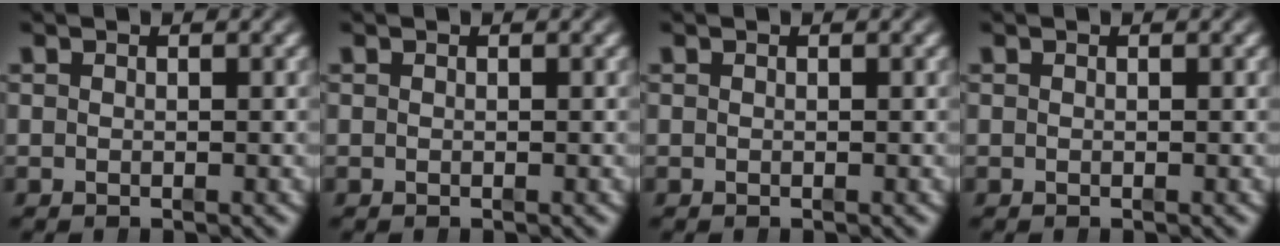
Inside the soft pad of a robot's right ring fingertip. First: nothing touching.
{"total": 0.0}
{"total": 0.0}
{"total": 0.0}